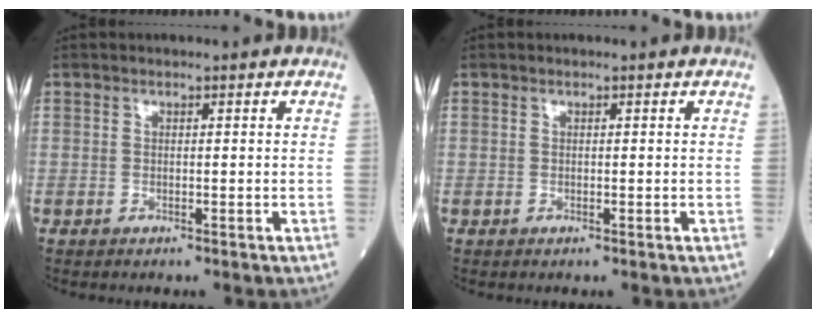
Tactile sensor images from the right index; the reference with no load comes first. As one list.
[{"total": 0.0}]